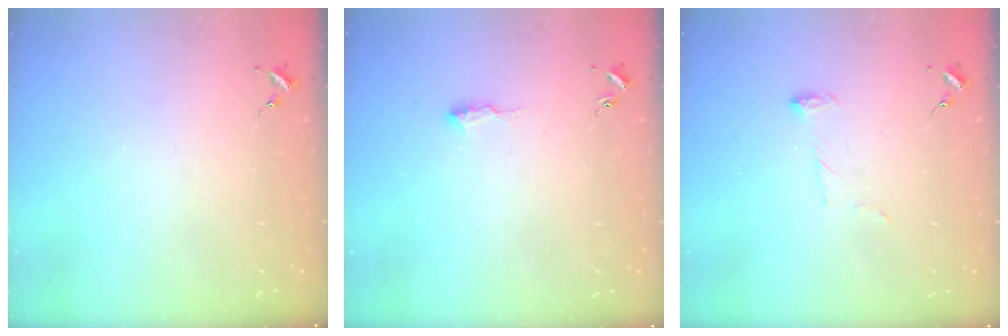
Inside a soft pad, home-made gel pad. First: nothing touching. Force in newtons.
{"total": 7.4, "press": 7.3, "slide": 0.7}
{"total": 6.6, "press": 6.6, "slide": 0.4}